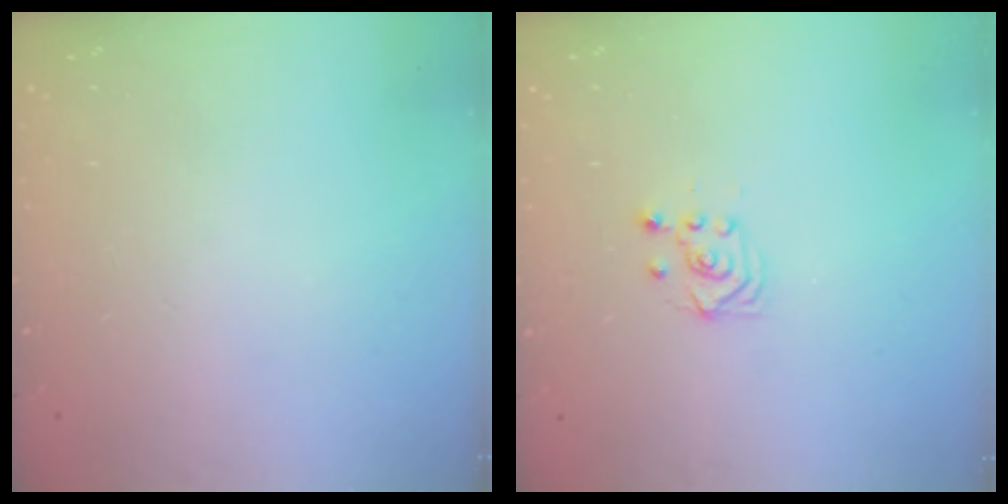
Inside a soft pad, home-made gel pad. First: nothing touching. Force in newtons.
{"total": 3.2, "press": 2.9, "slide": 1.2}